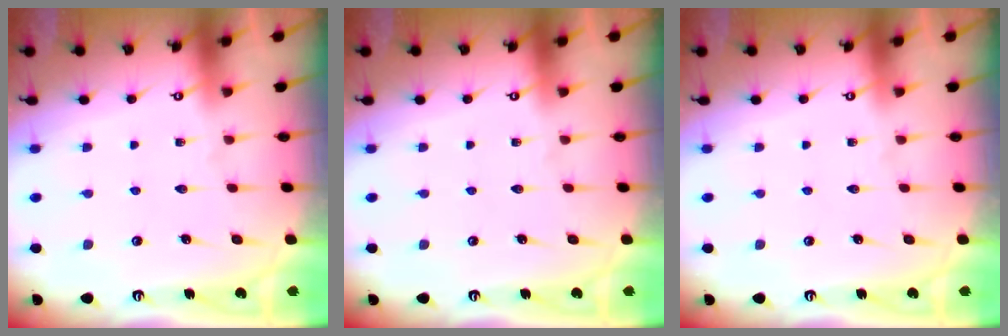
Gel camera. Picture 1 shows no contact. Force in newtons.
{"total": 0.0}
{"total": 0.0}